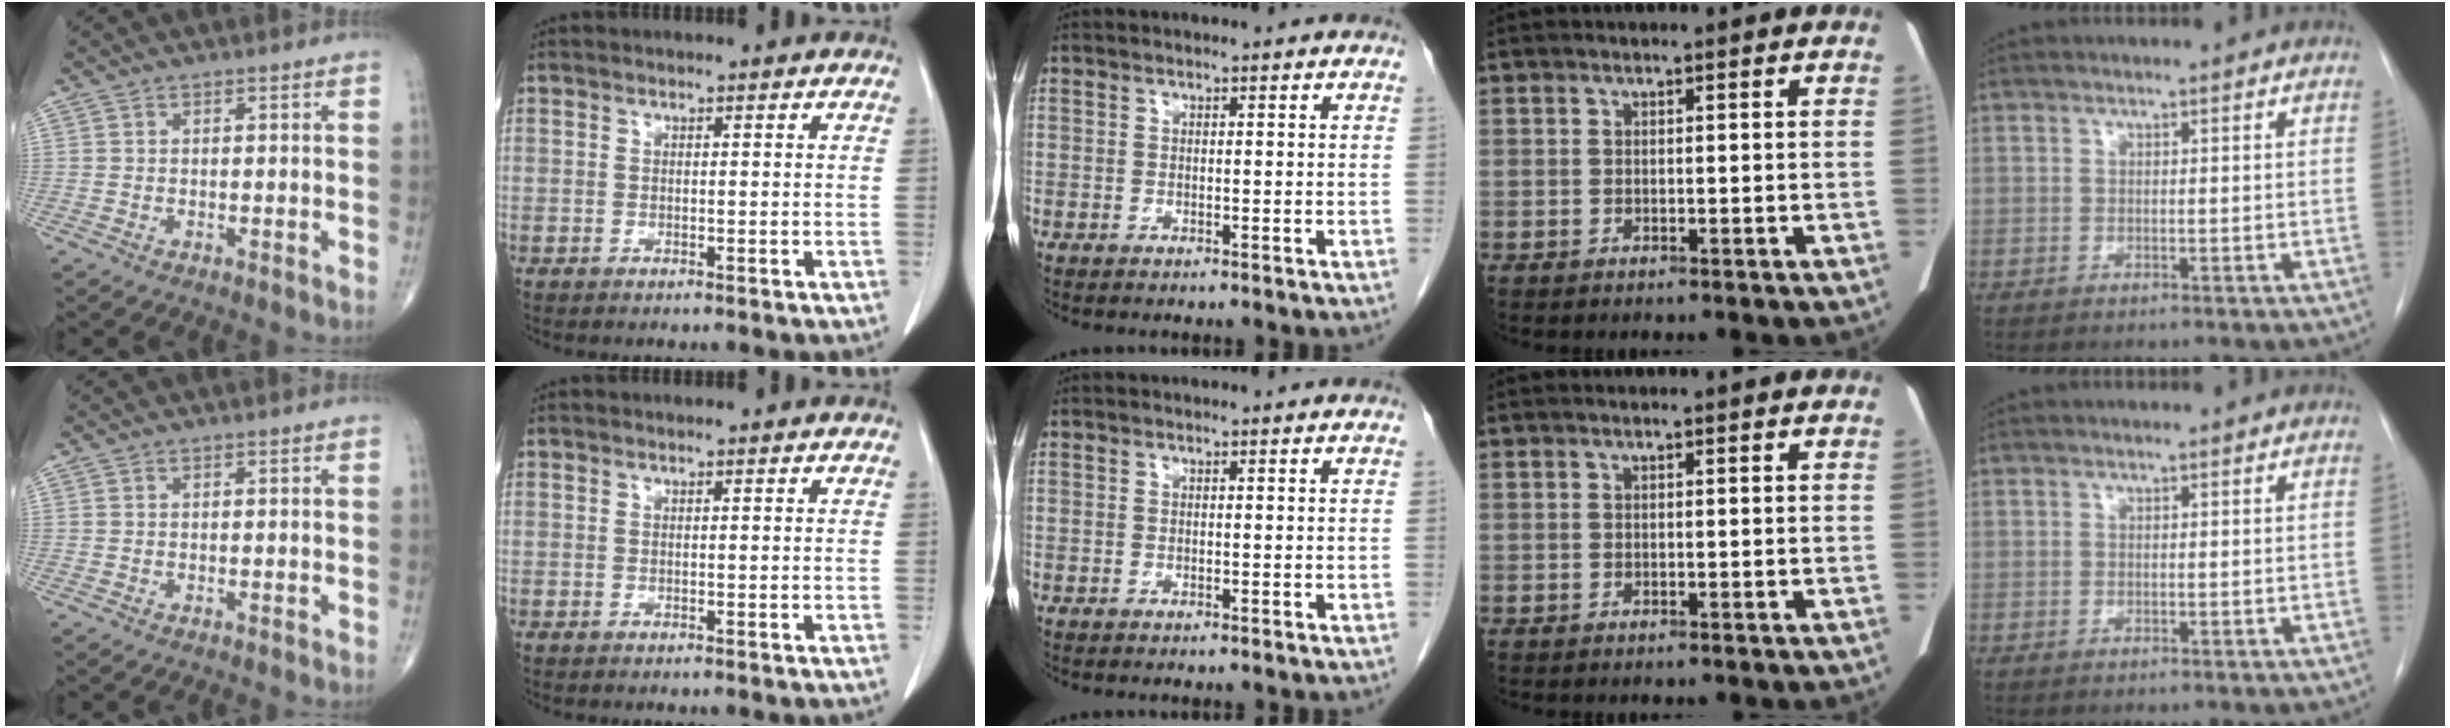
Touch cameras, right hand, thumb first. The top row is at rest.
{}